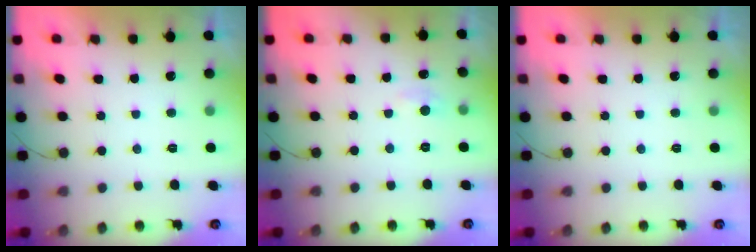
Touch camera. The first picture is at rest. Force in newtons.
{"total": 3.7, "press": 3.6, "slide": 0.6}
{"total": 0.0}